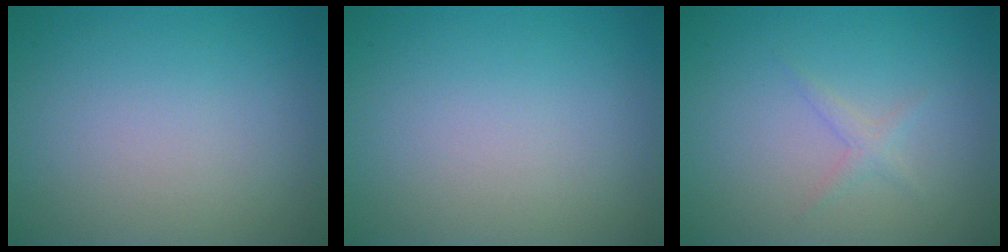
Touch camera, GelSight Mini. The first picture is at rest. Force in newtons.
{"total": 0.0}
{"total": 1.1, "press": 1.1, "slide": 0.1}